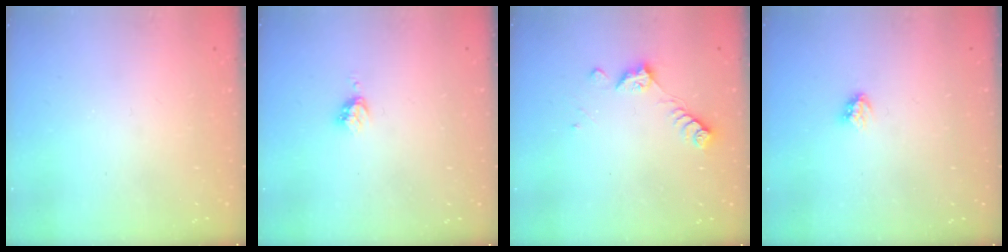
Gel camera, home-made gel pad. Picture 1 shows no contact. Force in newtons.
{"total": 3.2, "press": 3.1, "slide": 0.4}
{"total": 6.4, "press": 6.3, "slide": 1.1}
{"total": 2.9, "press": 2.9, "slide": 0.4}